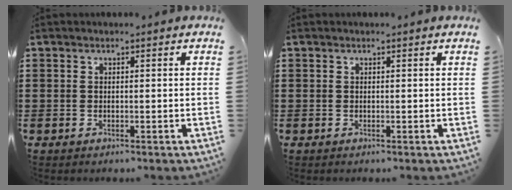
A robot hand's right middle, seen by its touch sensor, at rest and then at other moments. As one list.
[{"total": 0.0}]